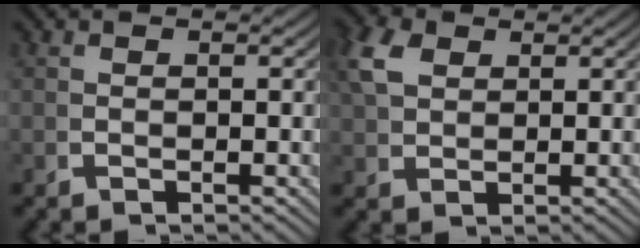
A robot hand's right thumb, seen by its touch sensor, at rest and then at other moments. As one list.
[{"total": 3.5, "force": [2.4, 1.8, 1.8], "torque": [-0.037, 0.004, 0.052]}]